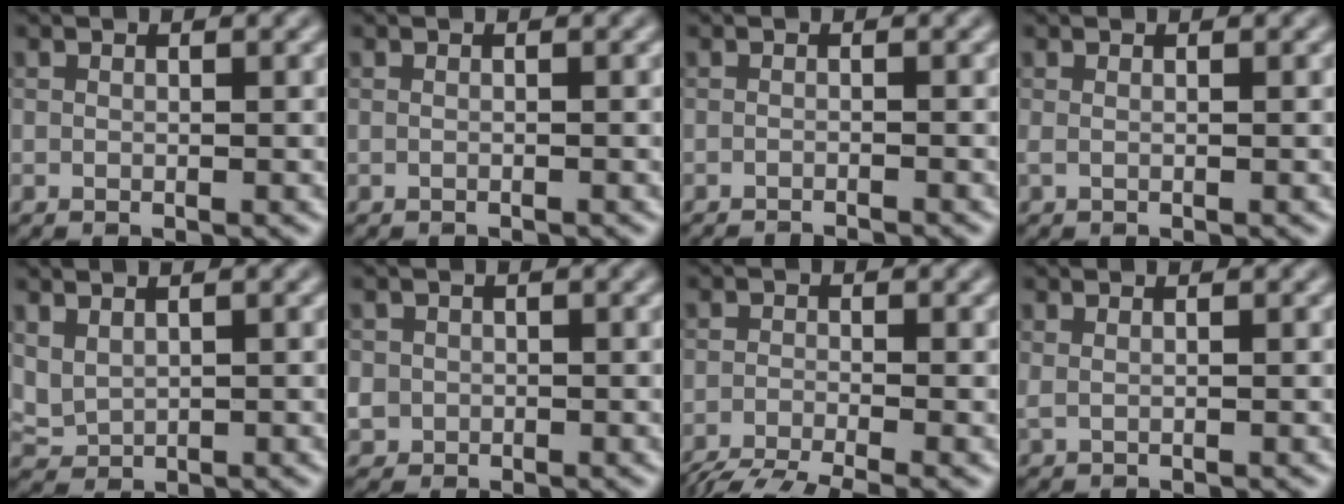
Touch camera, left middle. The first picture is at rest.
{"total": 0.7, "force": [-0.7, 0.0, 0.1], "torque": [0.001, -0.002, -0.014]}
{"total": 2.8, "force": [-2.7, 0.4, 0.8], "torque": [-0.005, 0.000, -0.038]}
{"total": 0.8, "force": [0.2, 0.3, 0.7], "torque": [-0.009, 0.004, 0.000]}
{"total": 1.8, "force": [1.3, 1.0, 0.8], "torque": [-0.022, 0.000, 0.034]}
{"total": 1.6, "force": [-0.1, 1.6, 0.2], "torque": [0.004, -0.003, 0.000]}
{"total": 5.6, "force": [-4.5, 1.2, 3.1], "torque": [-0.056, -0.024, -0.081]}
{"total": 1.1, "force": [0.7, 0.5, 0.7], "torque": [-0.010, -0.003, 0.004]}